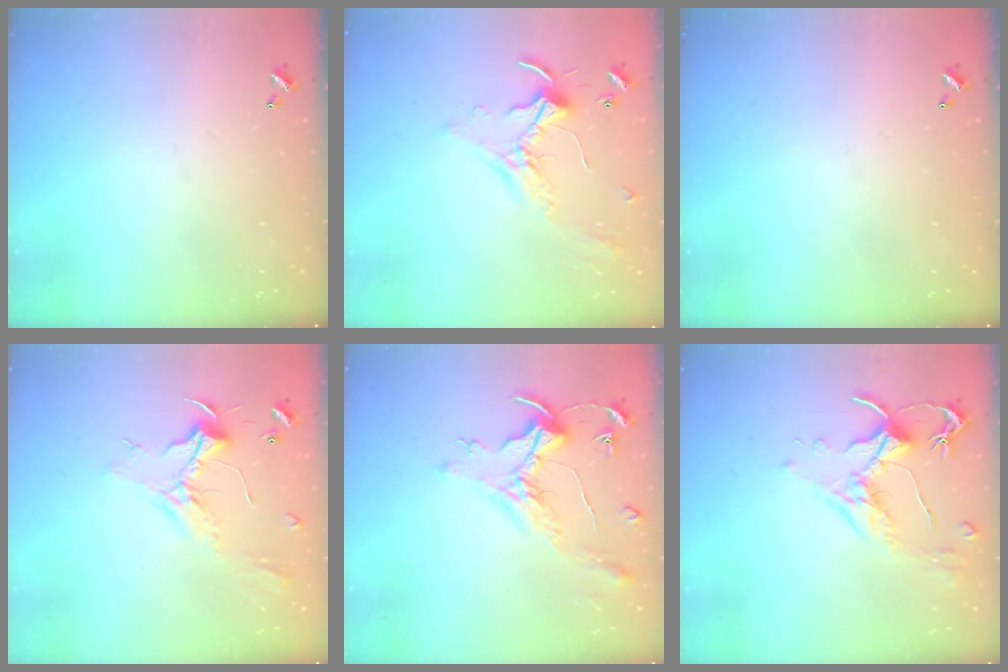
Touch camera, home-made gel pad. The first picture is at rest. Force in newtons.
{"total": 1.8, "press": 1.8, "slide": 0.2}
{"total": 0.0}
{"total": 2.3, "press": 2.2, "slide": 0.8}
{"total": 1.6, "press": 1.4, "slide": 0.7}
{"total": 1.5, "press": 1.4, "slide": 0.6}